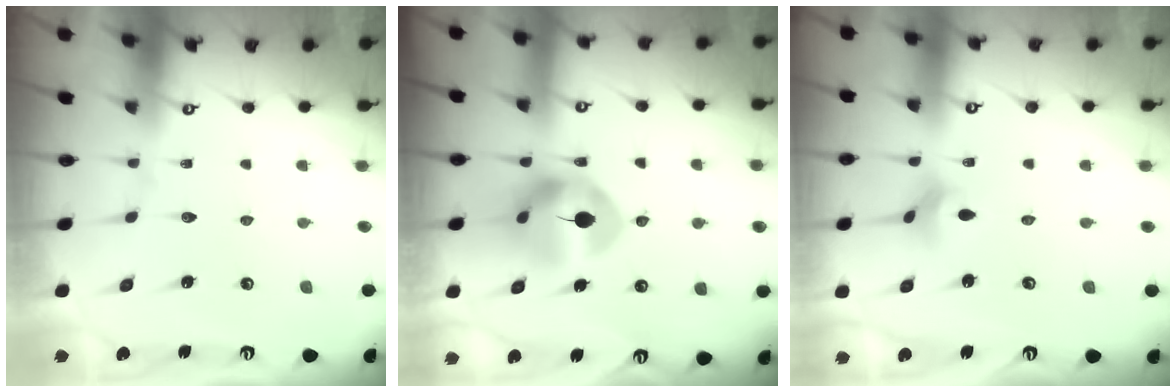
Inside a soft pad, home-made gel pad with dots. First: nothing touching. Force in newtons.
{"total": 8.5, "press": 8.5, "slide": 0.3}
{"total": 2.3, "press": 2.3, "slide": 0.5}